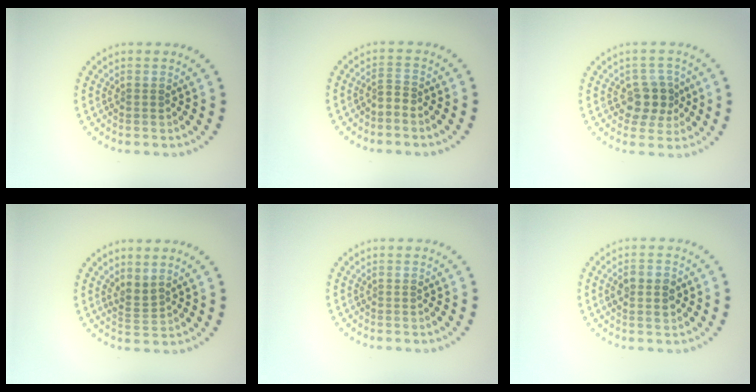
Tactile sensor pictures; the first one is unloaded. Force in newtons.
{"total": 1.0, "press": 0.5, "slide": 0.9}
{"total": 3.5, "press": 3.3, "slide": 1.3}
{"total": 1.8, "press": 1.3, "slide": 1.3}
{"total": 0.0}
{"total": 2.3, "press": 2.3, "slide": 0.1}